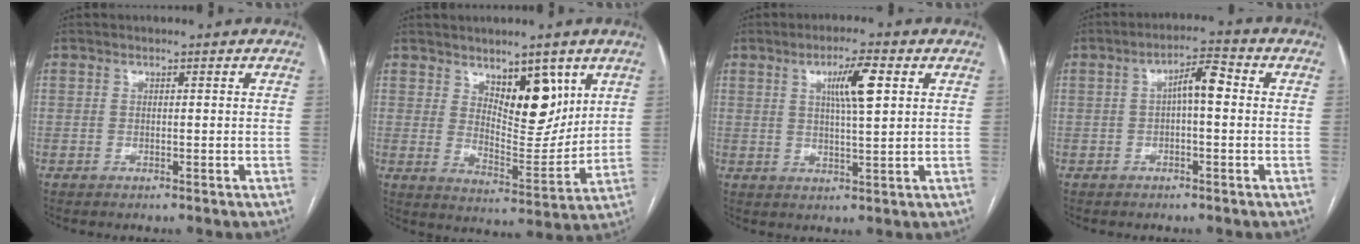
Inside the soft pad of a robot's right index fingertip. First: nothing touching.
{"total": 9.9, "force": [5.1, 4.1, 7.5], "torque": [-0.112, -0.010, 0.093]}
{"total": 6.5, "force": [2.2, 0.6, 6.1], "torque": [-0.107, 0.005, 0.038]}
{"total": 4.9, "force": [0.3, 1.2, 4.8], "torque": [-0.078, 0.021, 0.002]}